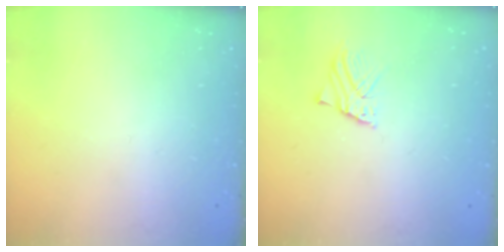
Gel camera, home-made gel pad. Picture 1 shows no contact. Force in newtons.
{"total": 2.1, "press": 2.1, "slide": 0.0}